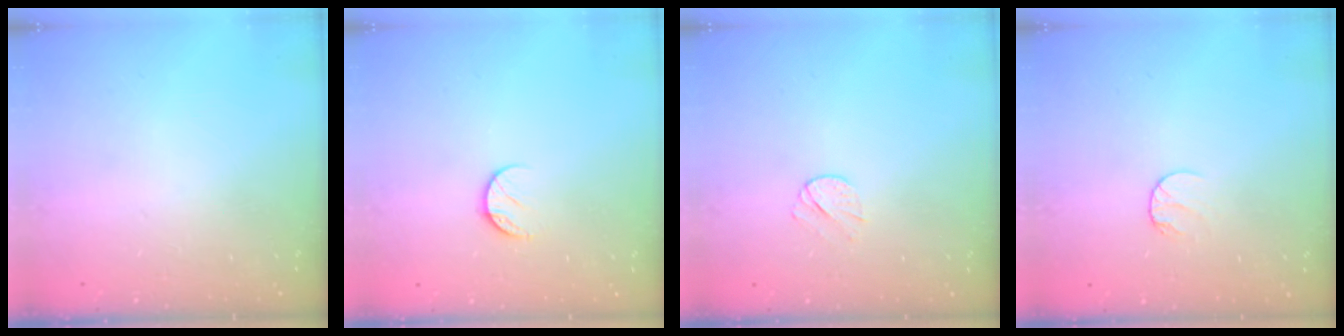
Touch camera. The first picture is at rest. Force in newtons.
{"total": 7.5, "press": 7.4, "slide": 1.1}
{"total": 4.3, "press": 4.2, "slide": 0.5}
{"total": 5.9, "press": 5.8, "slide": 0.6}